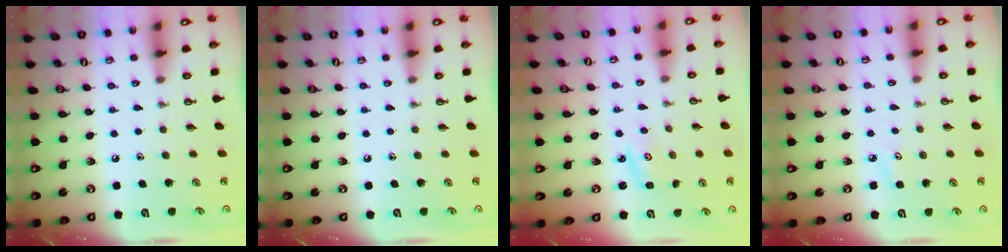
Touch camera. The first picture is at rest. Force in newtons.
{"total": 0.0}
{"total": 3.0, "press": 2.9, "slide": 0.4}
{"total": 3.2, "press": 3.2, "slide": 0.3}